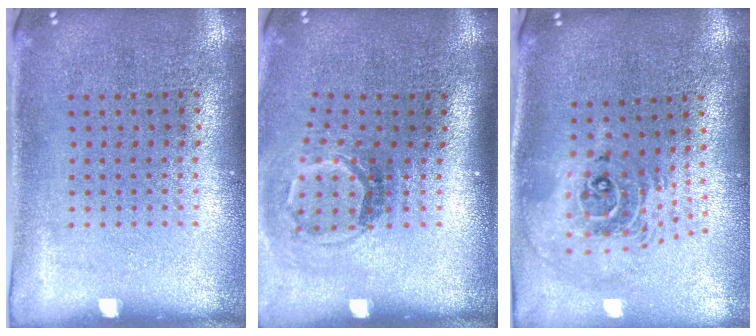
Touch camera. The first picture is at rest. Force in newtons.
{"total": 1.7, "press": 1.2, "slide": 1.3}
{"total": 2.2, "press": 1.6, "slide": 1.5}